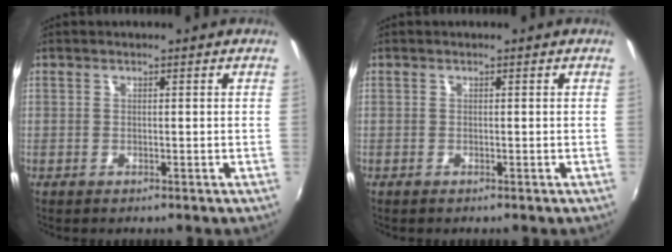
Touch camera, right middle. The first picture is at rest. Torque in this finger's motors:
{"motor_torque": [0.19, -0.11, 0.07, 0.01]}